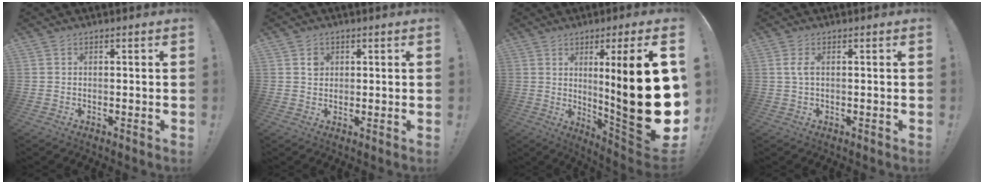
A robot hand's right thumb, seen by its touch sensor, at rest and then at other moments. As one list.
[{"total": 2.1, "force": [0.8, 1.9, 0.6], "torque": [0.017, -0.010, 0.008]}, {"total": 24.9, "force": [2.7, 1.7, 24.7], "torque": [-0.382, -0.052, 0.037]}, {"total": 2.3, "force": [0.3, 0.8, 2.2], "torque": [-0.041, 0.003, 0.006]}]